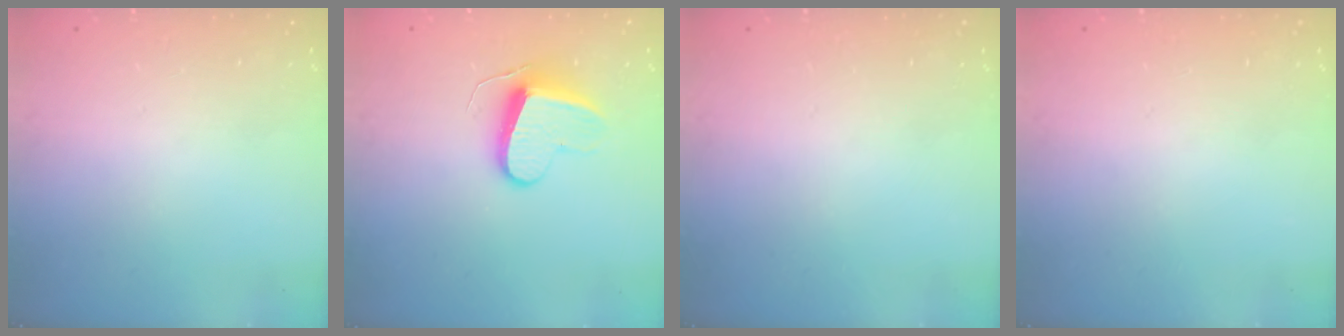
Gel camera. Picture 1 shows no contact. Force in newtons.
{"total": 10.9, "press": 10.9, "slide": 0.7}
{"total": 0.0}
{"total": 0.0}